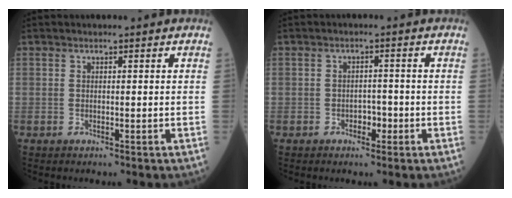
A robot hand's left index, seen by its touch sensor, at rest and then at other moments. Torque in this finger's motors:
{"motor_torque": [-0.36, 0.12, -0.05, -0.01]}